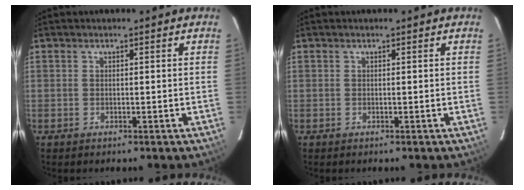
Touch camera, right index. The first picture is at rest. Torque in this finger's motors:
{"motor_torque": [0.00, 0.00, 0.00, 0.00]}